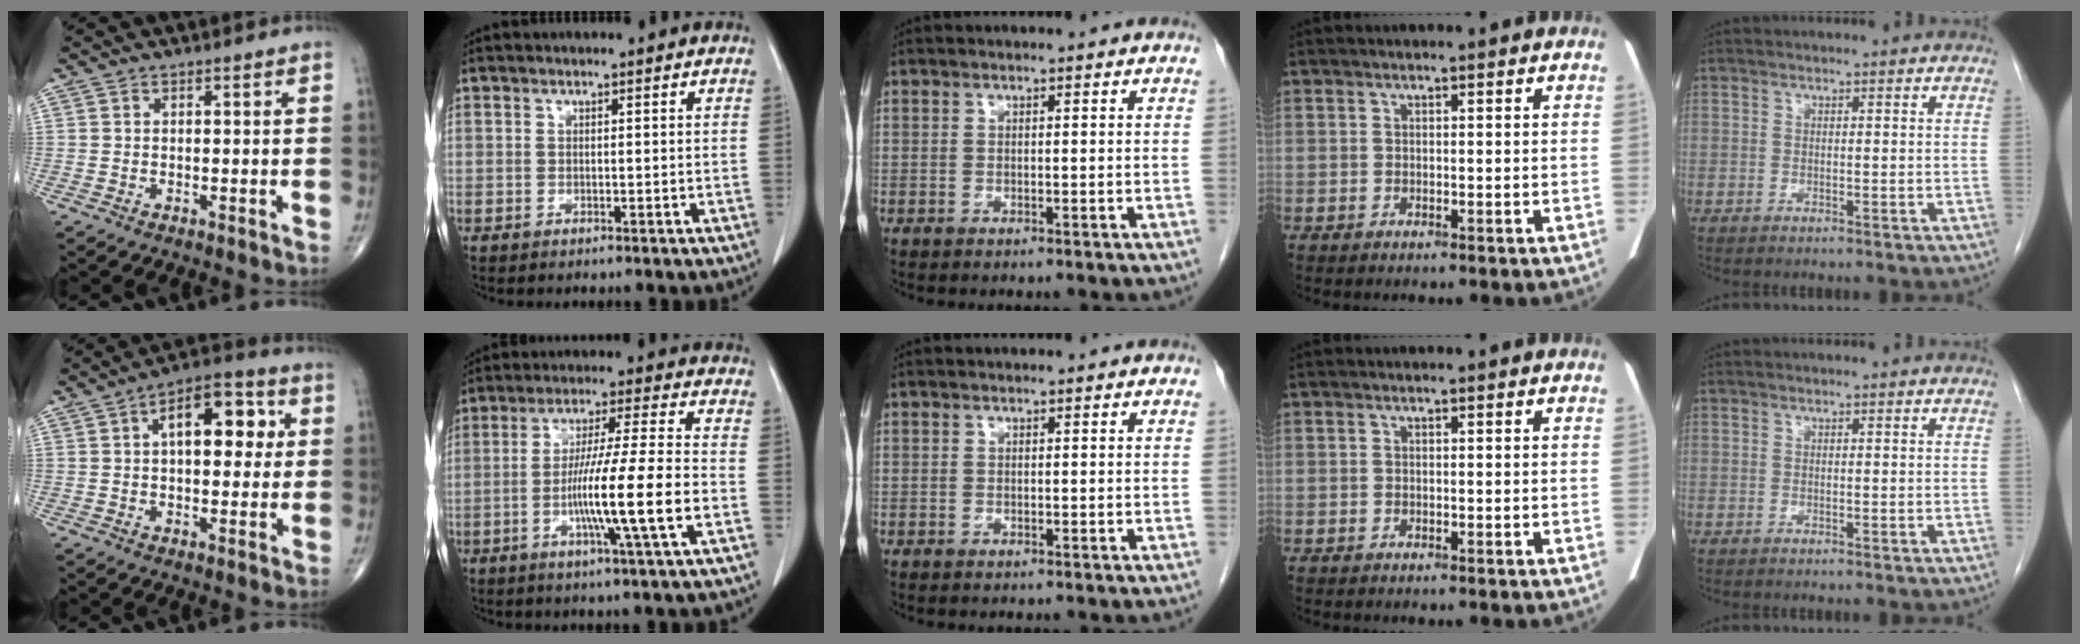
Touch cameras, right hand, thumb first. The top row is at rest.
{"thumb": {"total": 12.9, "force": [2.8, 6.7, 10.6], "torque": [-0.124, 0.019, 0.035]}, "index": {"total": 12.9, "force": [-3.4, -1.1, 12.4], "torque": [-0.223, -0.006, -0.063]}}